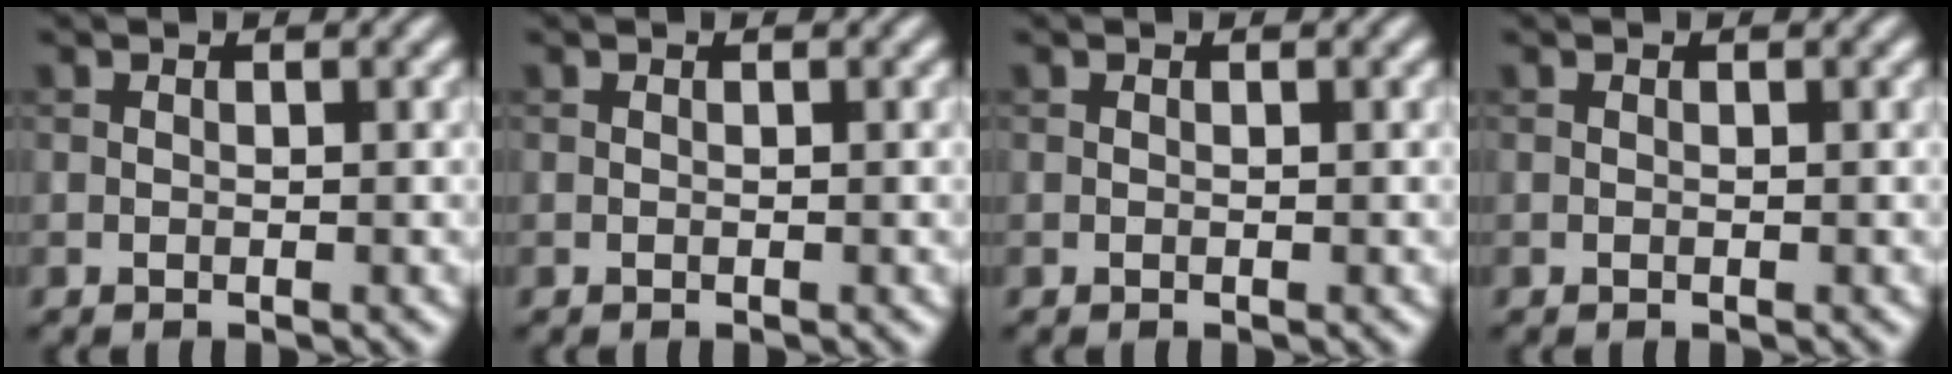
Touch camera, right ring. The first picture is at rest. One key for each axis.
{"total": 0.0}
{"total": 0.0}
{"total": 0.0}